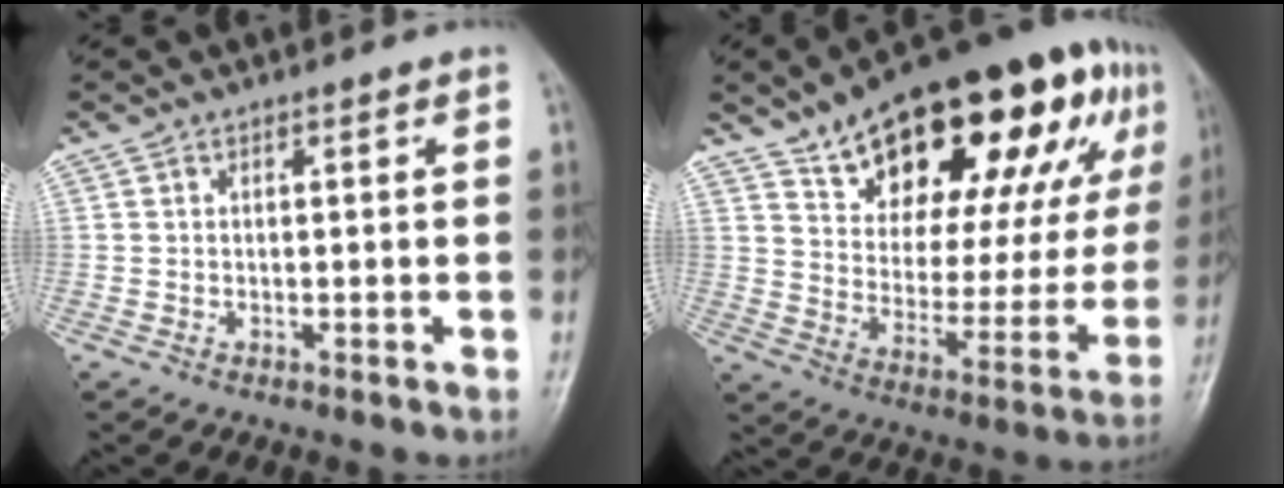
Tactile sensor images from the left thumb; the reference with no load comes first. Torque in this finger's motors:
{"motor_torque": [1.89, 2.03, 1.52, -1.25, 0.41]}